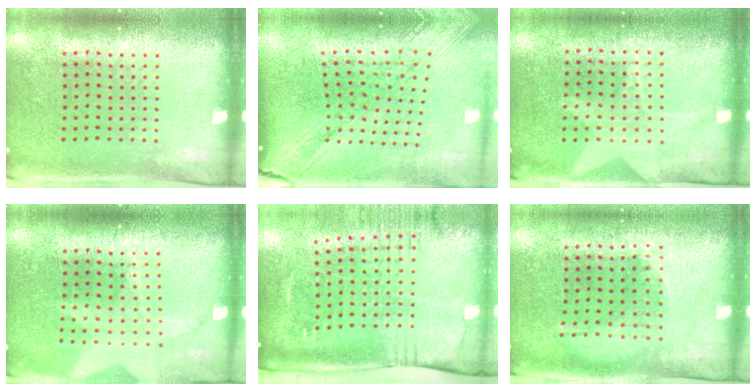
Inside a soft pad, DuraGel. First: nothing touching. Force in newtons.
{"total": 1.9, "press": 1.7, "slide": 0.9}
{"total": 1.1, "press": 1.0, "slide": 0.4}
{"total": 1.4, "press": 1.4, "slide": 0.3}
{"total": 2.8, "press": 2.1, "slide": 1.7}
{"total": 1.1, "press": 0.8, "slide": 0.8}